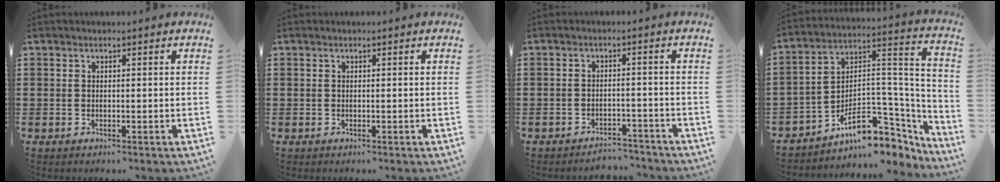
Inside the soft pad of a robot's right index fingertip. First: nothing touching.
{"total": 0.0}
{"total": 2.9, "force": [-2.9, 0.4, 0.1], "torque": [-0.008, 0.000, -0.061]}
{"total": 8.5, "force": [-4.6, 5.2, 4.9], "torque": [-0.082, -0.015, -0.082]}